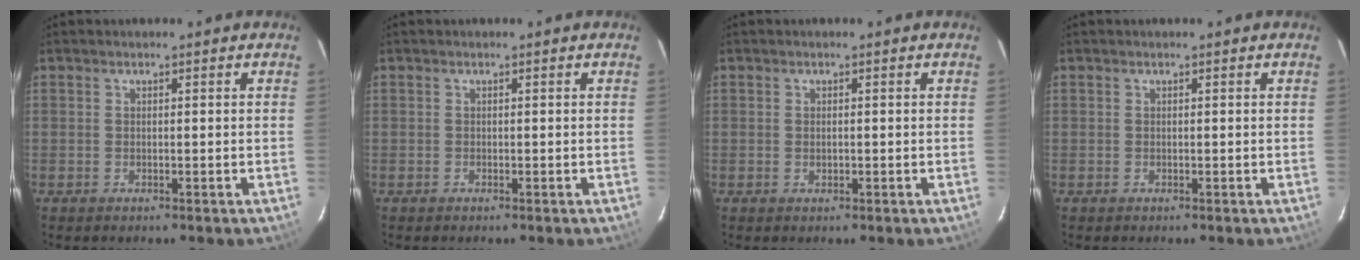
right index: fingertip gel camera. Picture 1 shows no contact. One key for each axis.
{"total": 0.0}
{"total": 0.8, "fx": -0.2, "fy": 0.6, "fz": 0.6, "tx": -0.008, "ty": 0.001, "tz": -0.003}
{"total": 0.0}